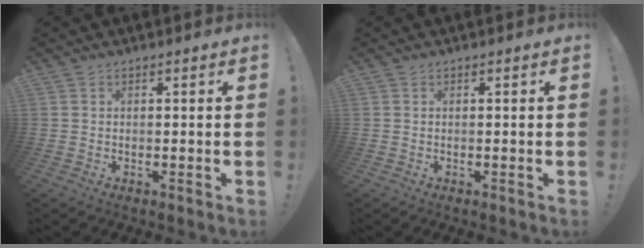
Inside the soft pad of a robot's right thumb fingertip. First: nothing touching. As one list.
[{"total": 0.0}]